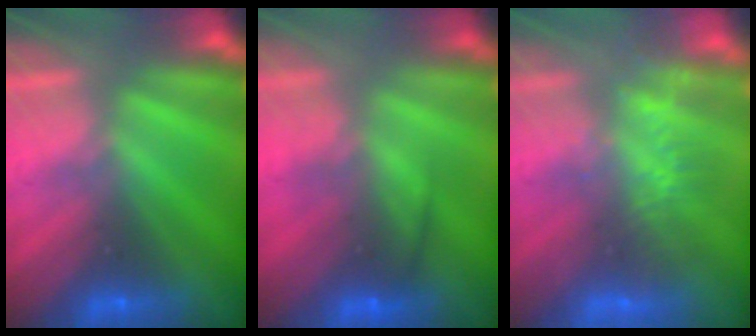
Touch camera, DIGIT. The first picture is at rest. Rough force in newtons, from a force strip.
{"total": 2.4}
{"total": 3.1}